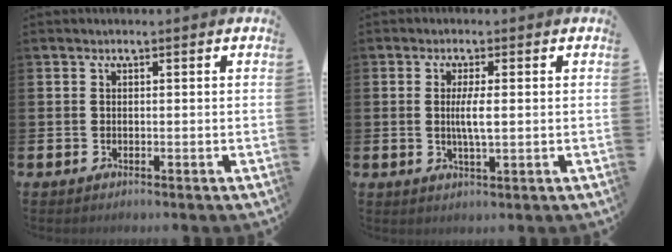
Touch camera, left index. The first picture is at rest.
{"total": 3.0, "force": [0.3, 0.6, 2.9], "torque": [-0.049, -0.004, 0.001]}